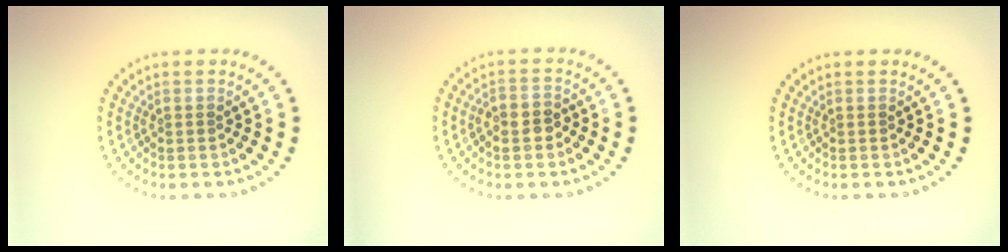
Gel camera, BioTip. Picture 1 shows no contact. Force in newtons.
{"total": 2.3, "press": 2.1, "slide": 0.8}
{"total": 0.0}